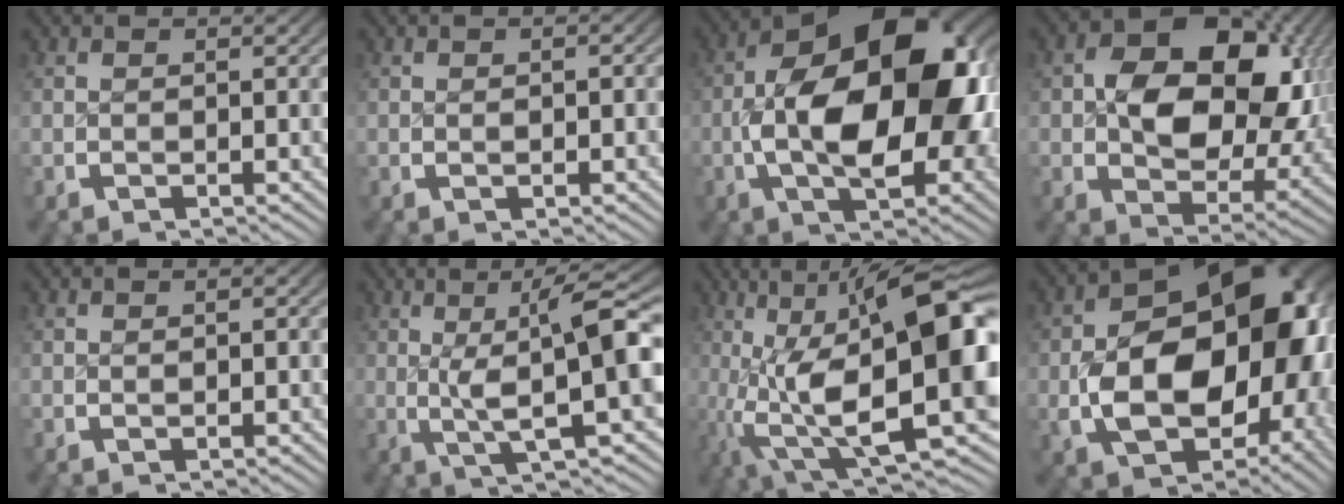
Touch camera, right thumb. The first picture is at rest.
{"total": 0.9, "force": [-0.2, 0.6, 0.7], "torque": [-0.015, -0.006, -0.002]}
{"total": 21.6, "force": [0.5, 12.5, 17.6], "torque": [-0.264, -0.028, 0.015]}
{"total": 15.2, "force": [1.2, 10.1, 11.3], "torque": [-0.178, -0.022, 0.023]}
{"total": 0.6, "force": [-0.1, 0.4, 0.4], "torque": [-0.011, -0.005, -0.002]}
{"total": 10.4, "force": [0.8, 3.5, 9.8], "torque": [-0.156, -0.003, 0.021]}
{"total": 22.4, "force": [-1.2, 12.0, 18.8], "torque": [-0.321, -0.075, 0.021]}
{"total": 22.9, "force": [-0.6, 14.6, 17.6], "torque": [-0.278, -0.053, 0.011]}